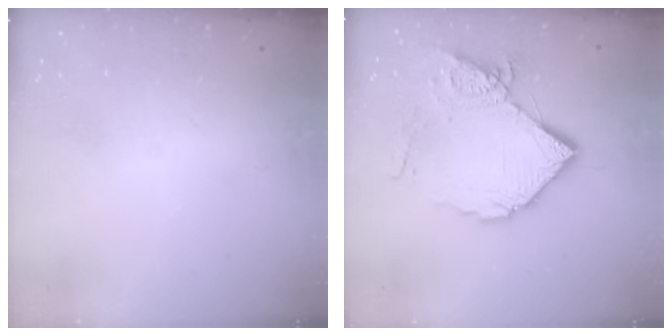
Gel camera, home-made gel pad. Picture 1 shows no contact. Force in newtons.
{"total": 16.3, "press": 16.2, "slide": 2.1}